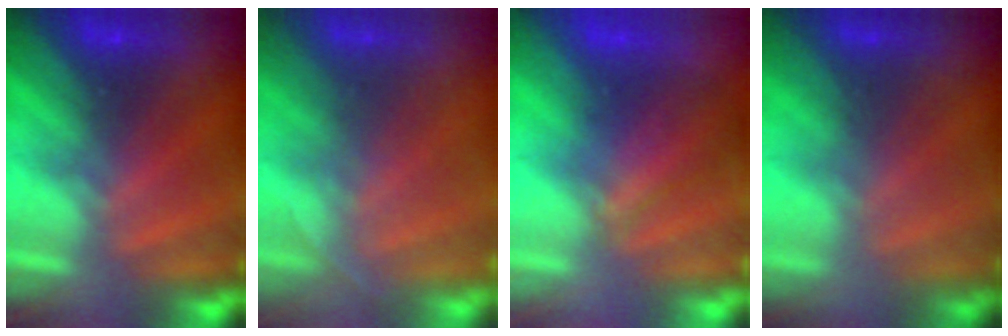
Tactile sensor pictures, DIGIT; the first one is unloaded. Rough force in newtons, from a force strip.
{"total": 1.7}
{"total": 3.3}
{"total": 1.7}